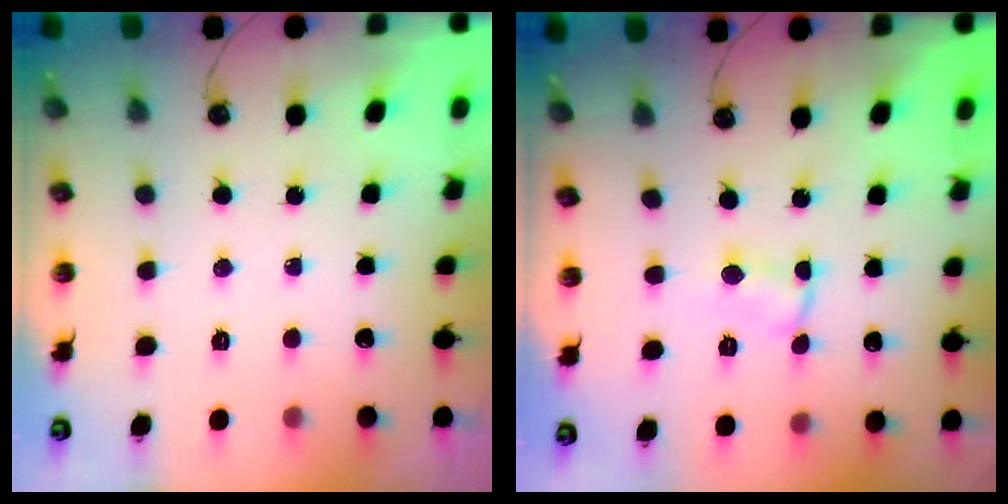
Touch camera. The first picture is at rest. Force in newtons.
{"total": 3.0, "press": 1.0, "slide": 2.8}